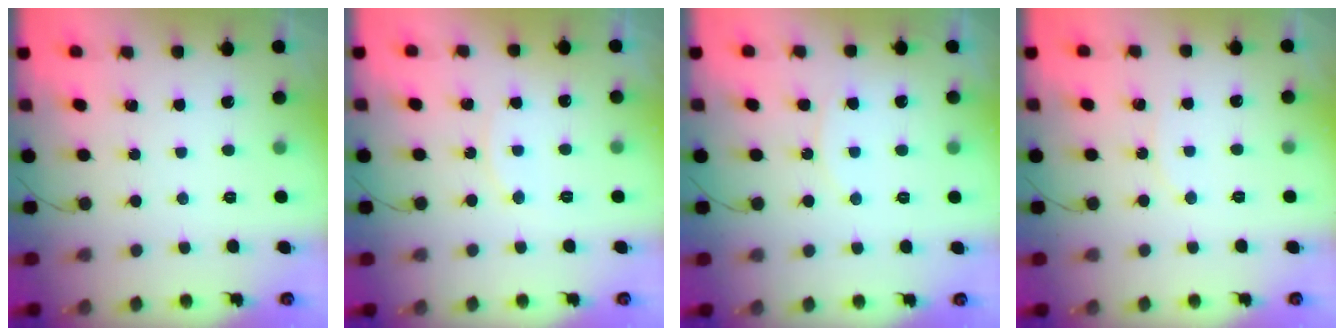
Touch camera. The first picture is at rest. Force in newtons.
{"total": 4.6, "press": 4.6, "slide": 0.0}
{"total": 5.1, "press": 5.1, "slide": 0.6}
{"total": 4.7, "press": 4.6, "slide": 0.6}